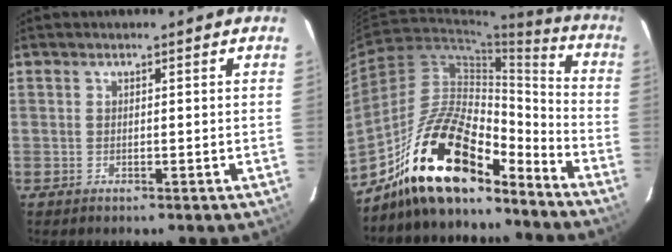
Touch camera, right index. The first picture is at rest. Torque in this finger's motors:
{"motor_torque": [1.15, -0.99, 1.05, 0.21]}